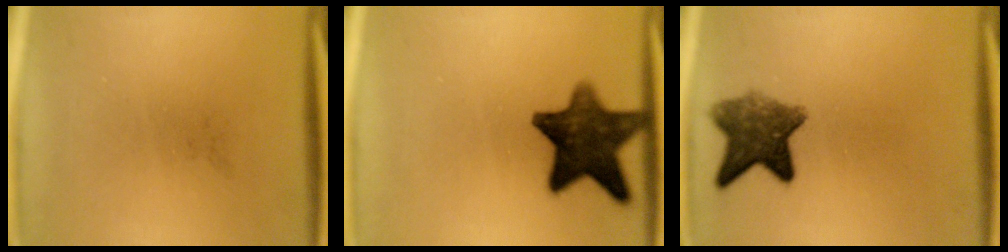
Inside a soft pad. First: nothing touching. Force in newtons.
{"total": 12.3}
{"total": 7.5}